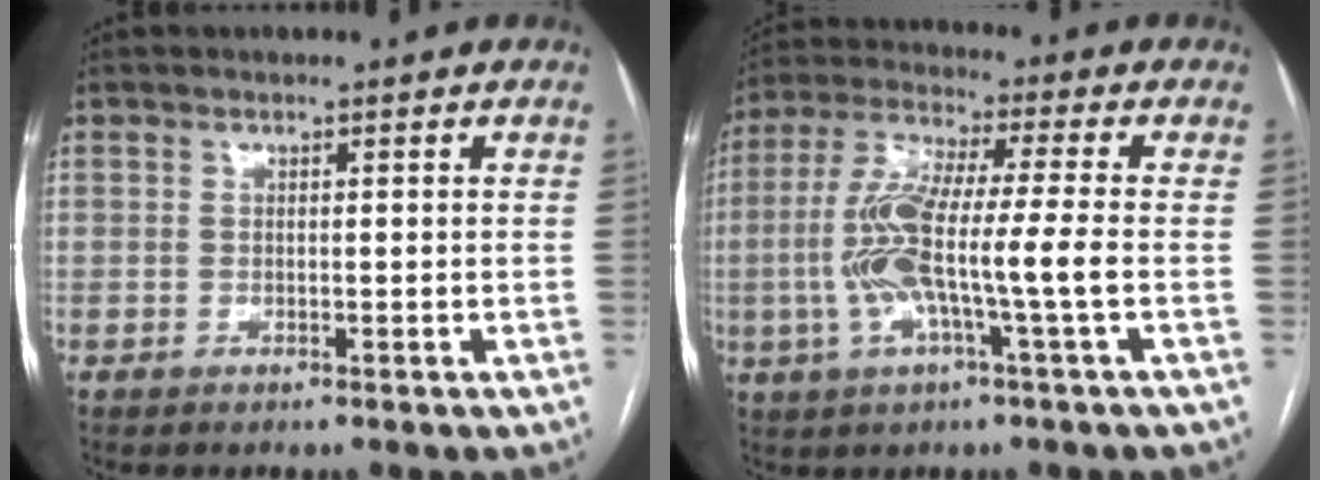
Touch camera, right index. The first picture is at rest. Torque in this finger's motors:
{"motor_torque": [2.10, -0.04, 1.05, 0.21]}